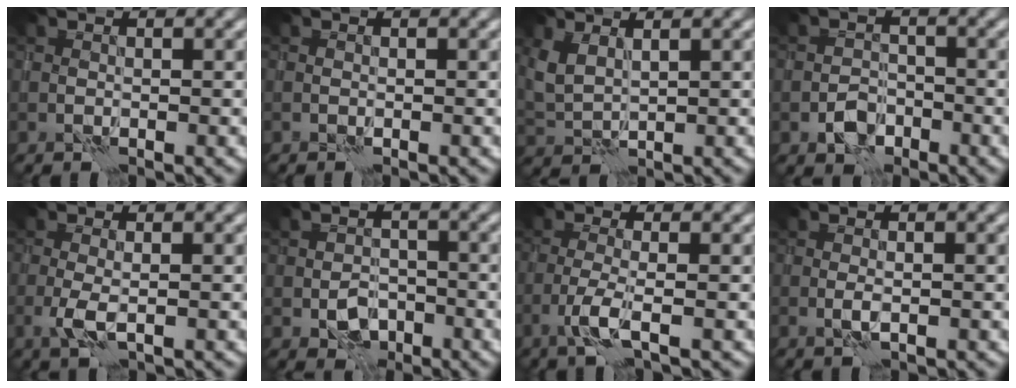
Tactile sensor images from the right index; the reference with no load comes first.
{"total": 0.0}
{"total": 2.7, "force": [1.7, 1.3, 1.7], "torque": [-0.048, 0.001, 0.038]}
{"total": 2.1, "force": [-1.2, 1.6, 0.8], "torque": [-0.009, 0.005, -0.024]}
{"total": 2.0, "force": [-0.4, 0.7, 1.8], "torque": [-0.041, -0.004, -0.012]}
{"total": 2.7, "force": [-1.1, 2.0, 1.5], "torque": [-0.019, -0.001, -0.018]}
{"total": 2.5, "force": [-1.1, 0.5, 2.2], "torque": [-0.045, 0.003, -0.032]}
{"total": 0.8, "force": [-0.1, 0.3, 0.8], "torque": [-0.015, -0.002, -0.004]}